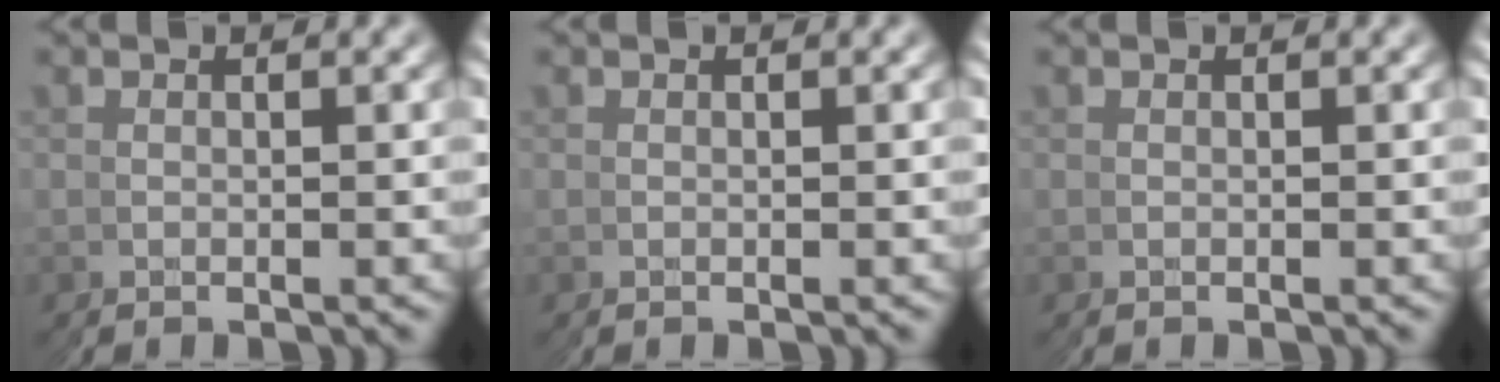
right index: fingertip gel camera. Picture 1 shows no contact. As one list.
[{"total": 0.0}, {"total": 0.0}]